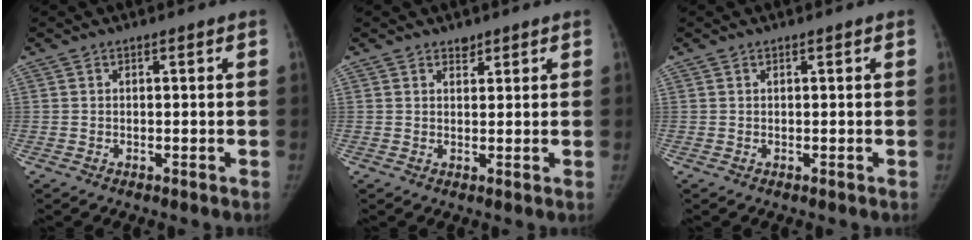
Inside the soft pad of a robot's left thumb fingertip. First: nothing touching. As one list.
[{"total": 1.8, "force": [1.4, 1.0, 0.4], "torque": [0.005, -0.011, 0.021]}, {"total": 0.0}]